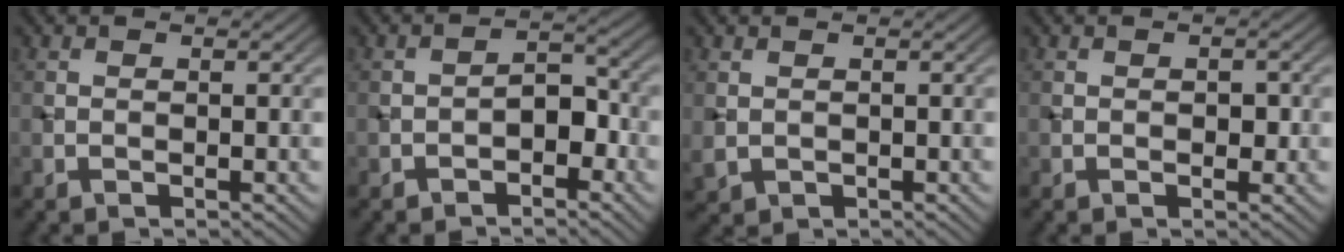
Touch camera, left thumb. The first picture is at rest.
{"total": 3.5, "force": [-1.9, 1.9, 2.2], "torque": [-0.028, 0.015, -0.034]}
{"total": 1.4, "force": [0.1, 1.3, 0.6], "torque": [-0.019, -0.008, 0.007]}
{"total": 1.4, "force": [-0.2, 0.9, 1.1], "torque": [-0.012, -0.001, -0.005]}